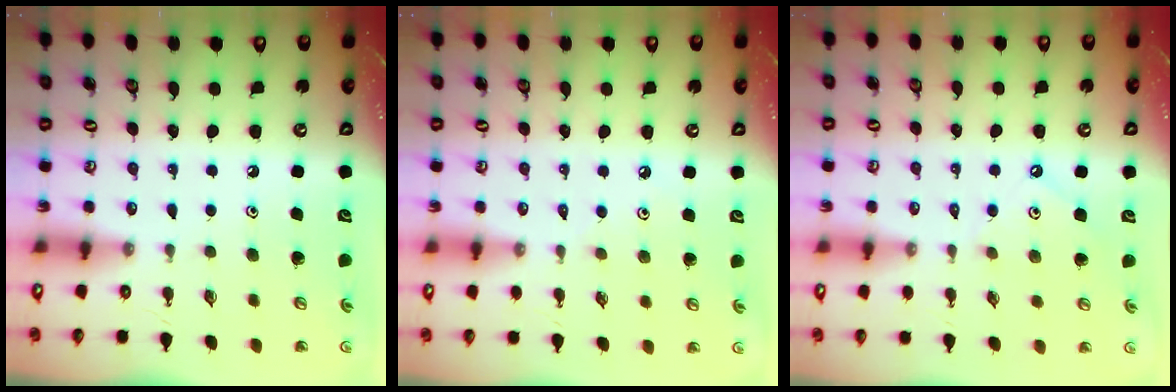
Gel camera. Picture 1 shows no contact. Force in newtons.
{"total": 2.9, "press": 2.9, "slide": 0.6}
{"total": 2.1, "press": 2.1, "slide": 0.4}